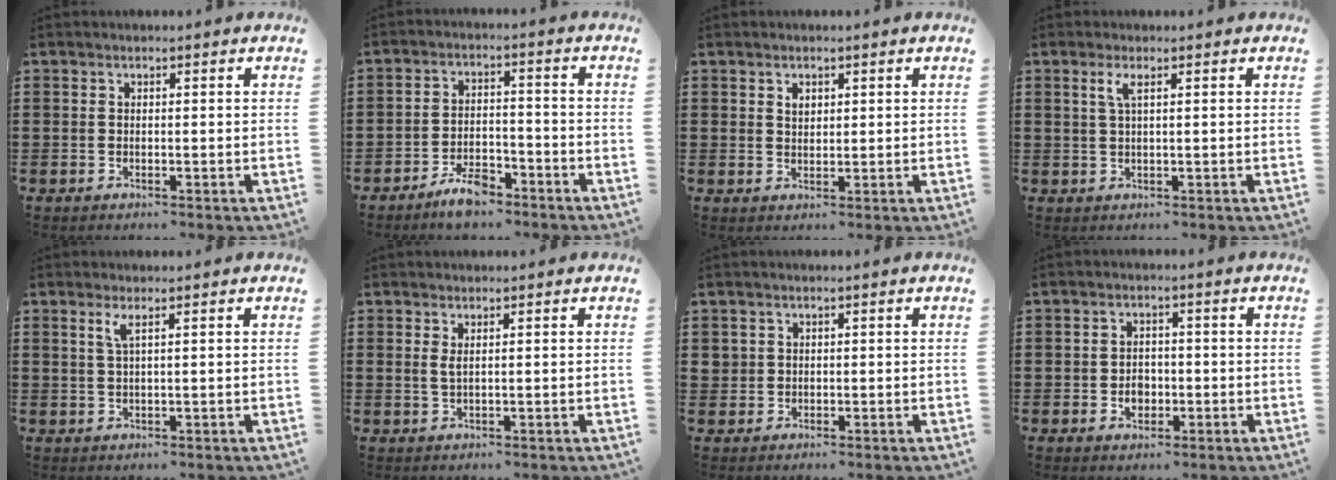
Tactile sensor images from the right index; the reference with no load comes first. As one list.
[{"total": 5.4, "force": [-4.1, 1.9, 2.9], "torque": [-0.051, 0.013, -0.075]}, {"total": 1.5, "force": [0.8, 1.0, 0.7], "torque": [-0.016, 0.005, 0.016]}, {"total": 2.2, "force": [0.9, 0.5, 1.9], "torque": [-0.041, 0.004, 0.014]}, {"total": 1.9, "force": [0.9, 0.0, 1.7], "torque": [-0.037, 0.000, 0.015]}, {"total": 1.2, "force": [0.5, 0.3, 1.0], "torque": [-0.023, 0.002, 0.009]}, {"total": 1.3, "force": [0.4, 1.2, 0.1], "torque": [-0.007, 0.005, 0.008]}, {"total": 2.9, "force": [-0.7, 2.3, 1.7], "torque": [-0.029, 0.002, -0.017]}]